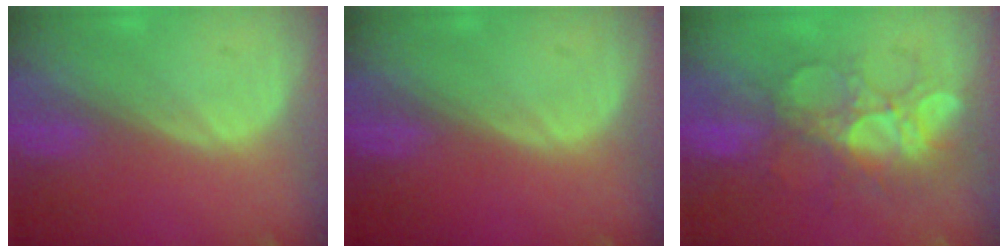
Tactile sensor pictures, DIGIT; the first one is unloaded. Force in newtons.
{"total": 0.0}
{"total": 9.0, "press": 8.6, "slide": 2.6}